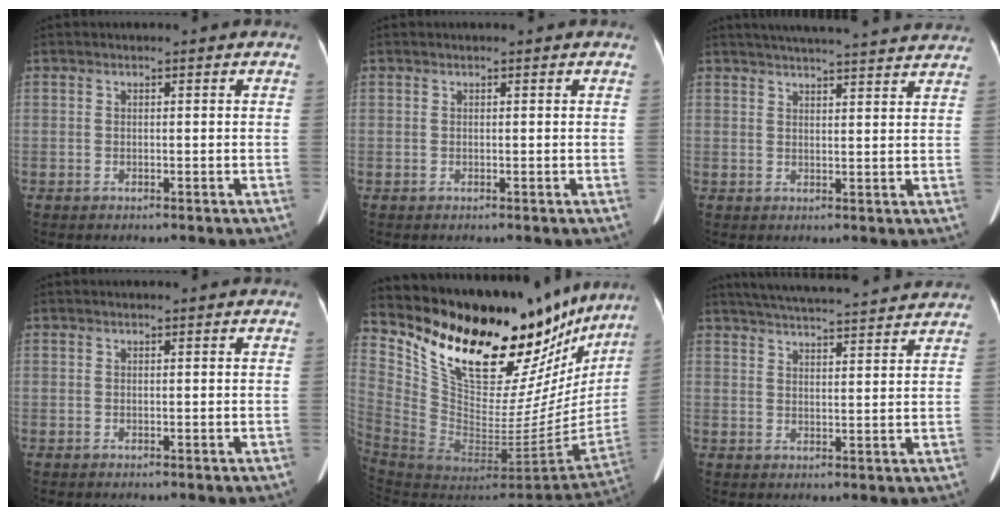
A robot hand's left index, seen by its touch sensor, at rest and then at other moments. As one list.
[{"total": 0.7, "force": [0.7, 0.1, 0.1], "torque": [-0.007, 0.005, 0.004]}, {"total": 20.9, "force": [19.3, 1.6, 7.9], "torque": [-0.117, 0.018, 0.242]}, {"total": 0.0}, {"total": 32.8, "force": [26.9, 12.4, 14.0], "torque": [-0.259, -0.053, 0.390]}, {"total": 19.1, "force": [17.7, 1.4, 7.1], "torque": [-0.117, 0.028, 0.240]}]